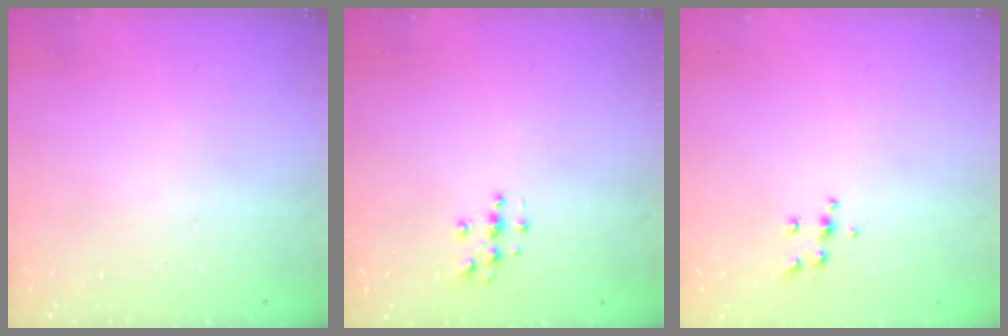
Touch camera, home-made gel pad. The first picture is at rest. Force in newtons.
{"total": 4.3, "press": 4.3, "slide": 0.5}
{"total": 5.2, "press": 5.2, "slide": 0.5}